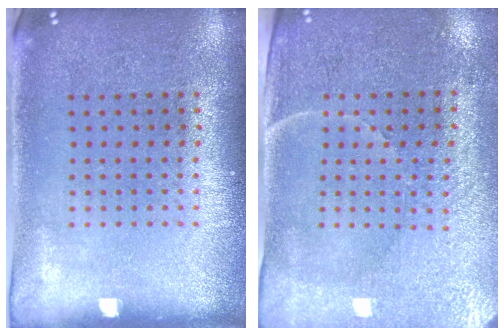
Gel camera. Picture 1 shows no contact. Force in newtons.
{"total": 3.3, "press": 3.2, "slide": 1.0}